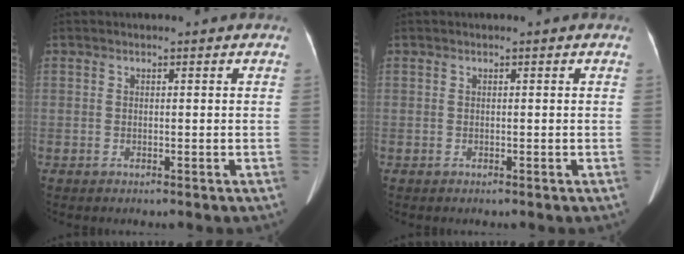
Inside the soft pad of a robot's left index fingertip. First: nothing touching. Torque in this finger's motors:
{"motor_torque": [-0.01, 0.01, 0.00, 0.00]}